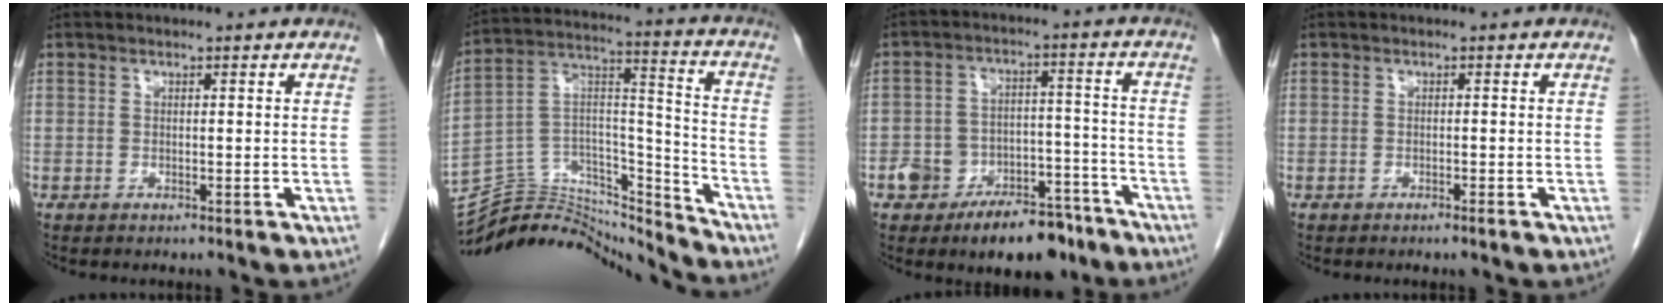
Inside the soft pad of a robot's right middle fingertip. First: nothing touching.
{"total": 17.8, "force": [-17.3, 3.2, 2.1], "torque": [-0.026, 0.067, -0.289]}
{"total": 11.5, "force": [-7.8, 5.8, 6.2], "torque": [-0.083, 0.027, -0.114]}
{"total": 0.8, "force": [-0.6, 0.0, 0.6], "torque": [-0.012, -0.001, -0.010]}